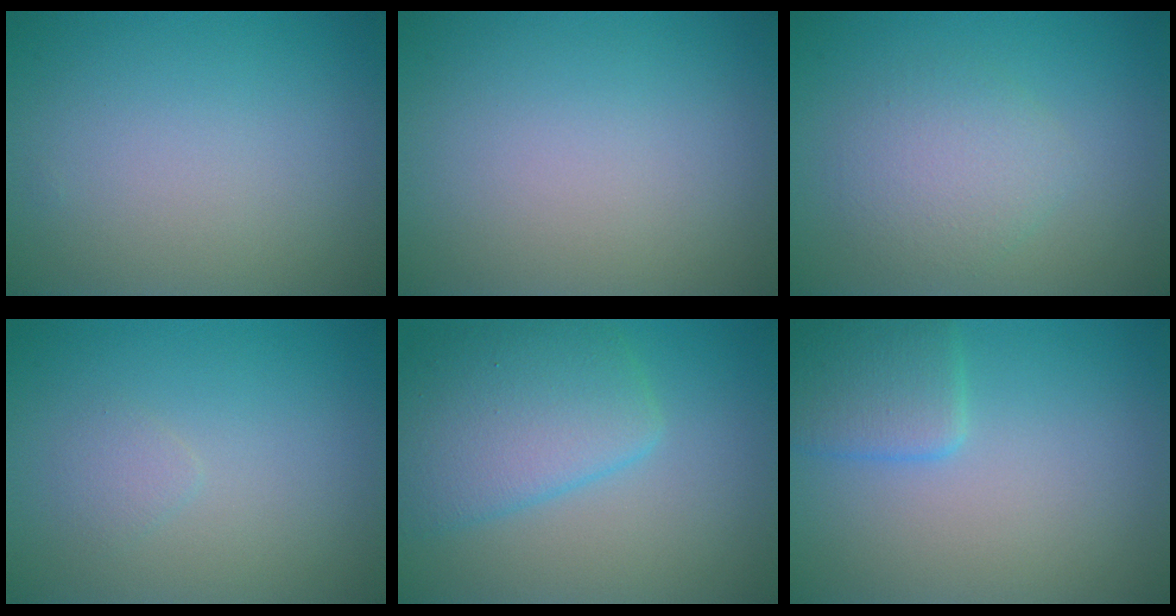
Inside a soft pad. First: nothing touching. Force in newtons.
{"total": 0.0}
{"total": 3.0, "press": 3.0, "slide": 0.1}
{"total": 0.9, "press": 0.9, "slide": 0.0}
{"total": 5.8, "press": 5.8, "slide": 0.2}
{"total": 2.9, "press": 2.9, "slide": 0.2}